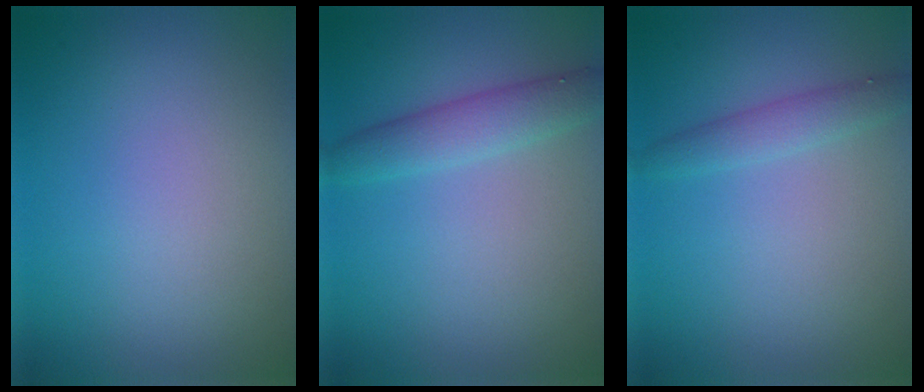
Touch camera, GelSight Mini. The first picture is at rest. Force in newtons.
{"total": 2.9, "press": 2.9, "slide": 0.1}
{"total": 1.9, "press": 1.9, "slide": 0.1}